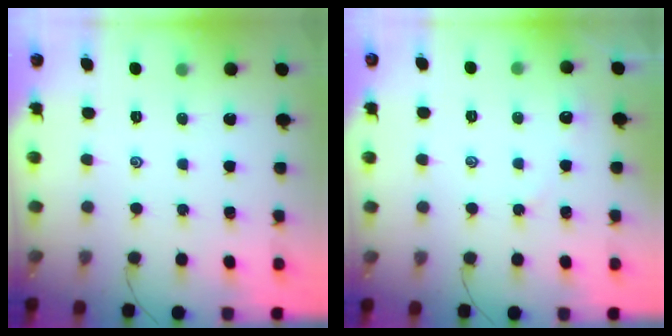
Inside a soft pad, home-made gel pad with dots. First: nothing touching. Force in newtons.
{"total": 1.8, "press": 1.8, "slide": 0.4}